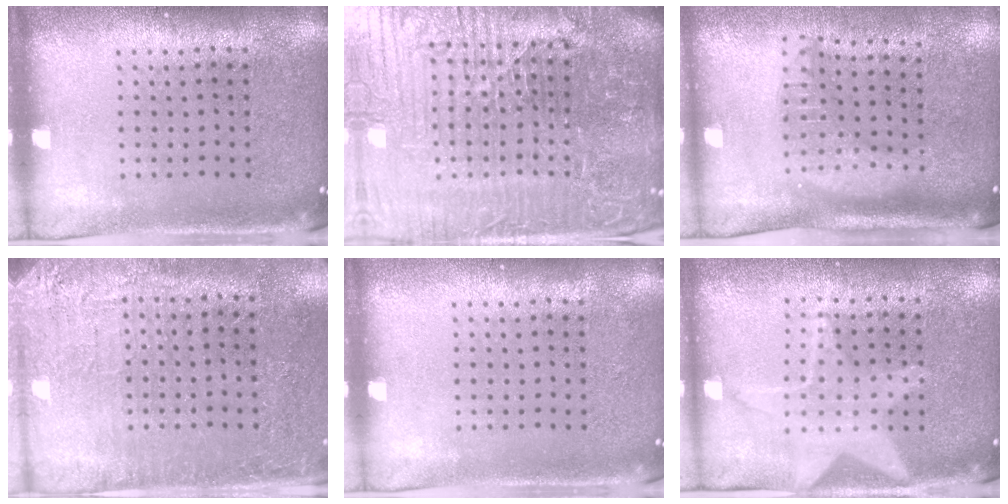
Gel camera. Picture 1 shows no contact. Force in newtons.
{"total": 7.8, "press": 6.9, "slide": 3.6}
{"total": 1.9, "press": 1.5, "slide": 1.1}
{"total": 2.8, "press": 2.7, "slide": 0.7}
{"total": 0.0}
{"total": 1.1, "press": 1.1, "slide": 0.1}